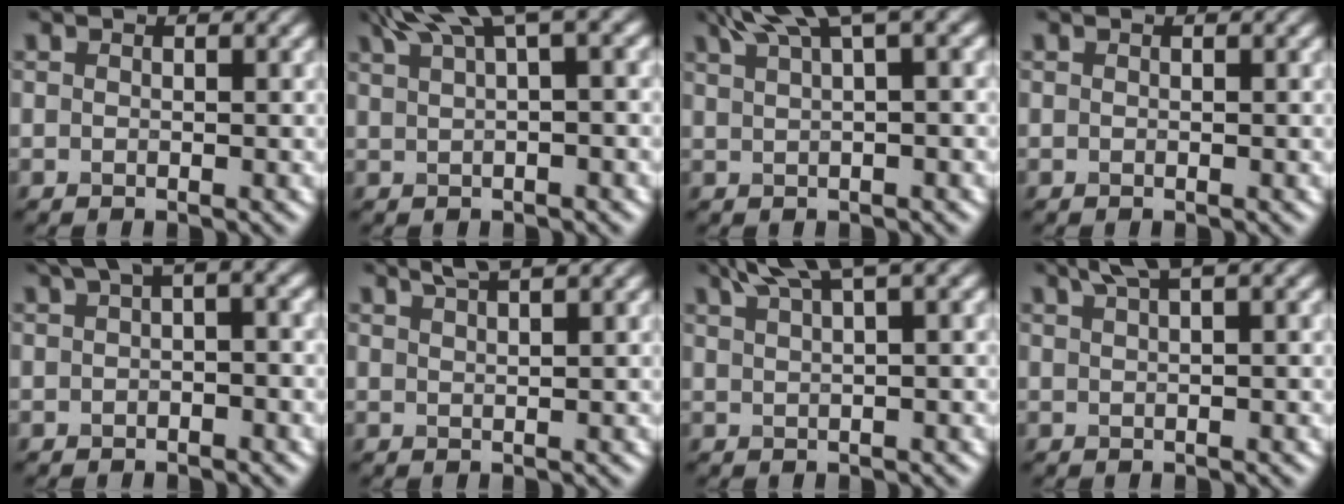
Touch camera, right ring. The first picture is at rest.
{"total": 6.9, "force": [4.2, 1.6, 5.2], "torque": [-0.072, 0.028, 0.072]}
{"total": 6.2, "force": [4.1, 1.3, 4.5], "torque": [-0.064, 0.025, 0.068]}
{"total": 0.0}
{"total": 3.5, "force": [1.5, 1.1, 3.0], "torque": [-0.040, 0.014, 0.017]}
{"total": 3.2, "force": [2.5, 0.7, 1.9], "torque": [-0.006, 0.015, 0.022]}
{"total": 5.1, "force": [3.7, 0.8, 3.4], "torque": [-0.046, 0.018, 0.058]}
{"total": 2.8, "force": [2.0, 0.4, 1.9], "torque": [-0.023, 0.011, 0.034]}